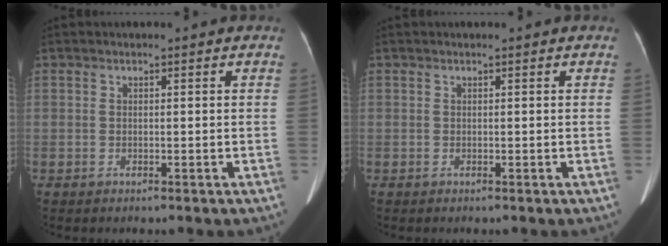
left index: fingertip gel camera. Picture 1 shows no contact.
{"total": 0.0}